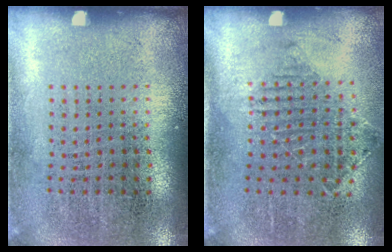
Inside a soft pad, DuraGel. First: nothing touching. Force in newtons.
{"total": 1.2, "press": 1.1, "slide": 0.4}